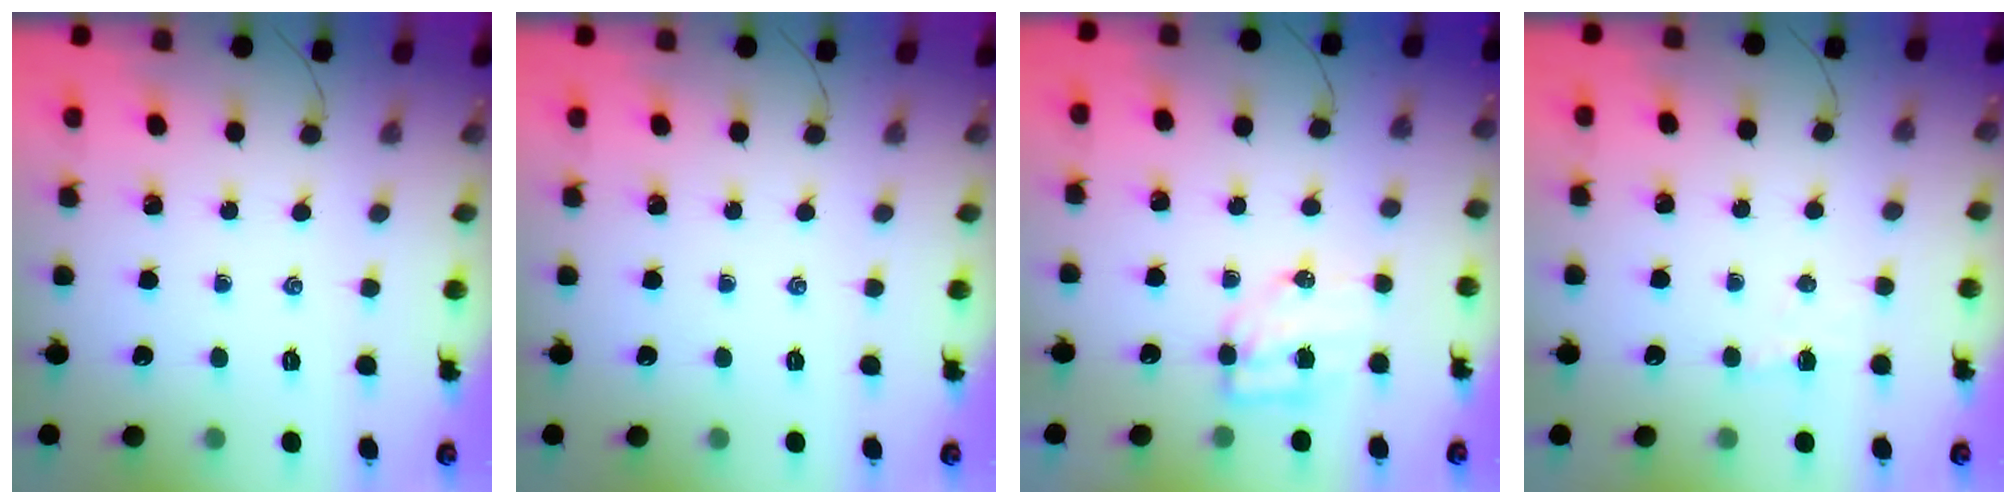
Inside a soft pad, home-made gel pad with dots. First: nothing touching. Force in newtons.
{"total": 0.0}
{"total": 6.6, "press": 6.6, "slide": 0.9}
{"total": 3.0, "press": 2.9, "slide": 0.7}